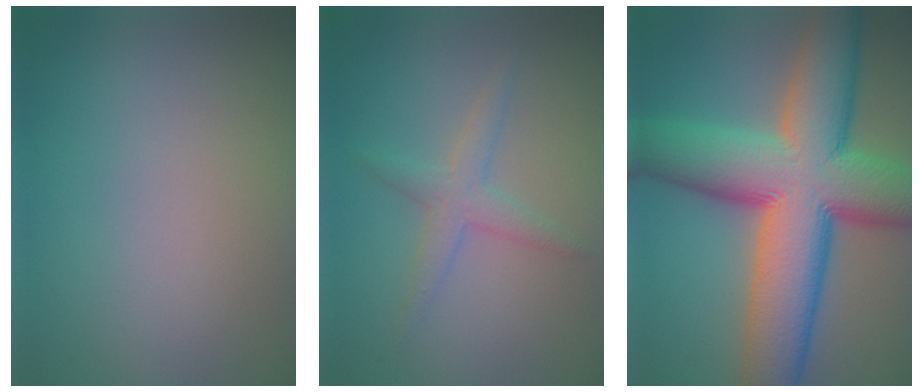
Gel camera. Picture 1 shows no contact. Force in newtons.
{"total": 2.2, "press": 2.2, "slide": 0.1}
{"total": 15.9, "press": 15.8, "slide": 0.5}